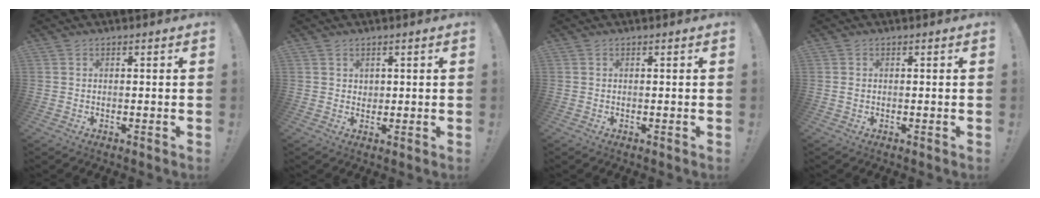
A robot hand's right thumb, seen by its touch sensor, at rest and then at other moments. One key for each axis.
{"total": 2.0, "fx": 1.1, "fy": 1.6, "fz": 0.4, "tx": 0.005, "ty": -0.006, "tz": 0.018}
{"total": 0.0}
{"total": 0.7, "fx": 0.0, "fy": 0.5, "fz": 0.4, "tx": -0.011, "ty": 0.004, "tz": 0.000}